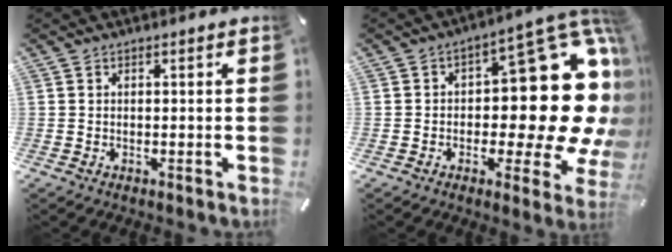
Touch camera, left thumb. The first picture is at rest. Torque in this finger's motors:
{"motor_torque": [2.40, 2.60, 1.07, -0.53, 0.14]}